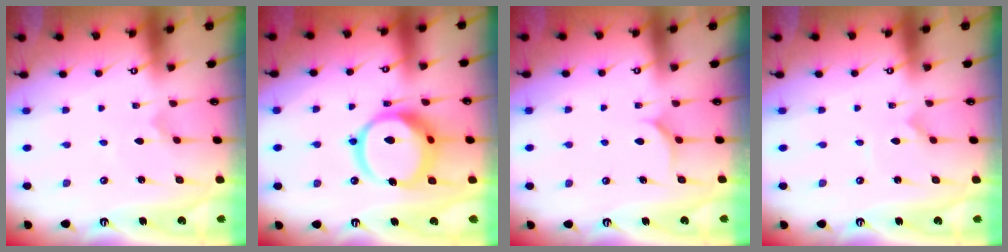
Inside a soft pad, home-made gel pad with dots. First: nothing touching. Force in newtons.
{"total": 17.5, "press": 17.4, "slide": 2.0}
{"total": 5.3, "press": 5.3, "slide": 0.5}
{"total": 0.0}